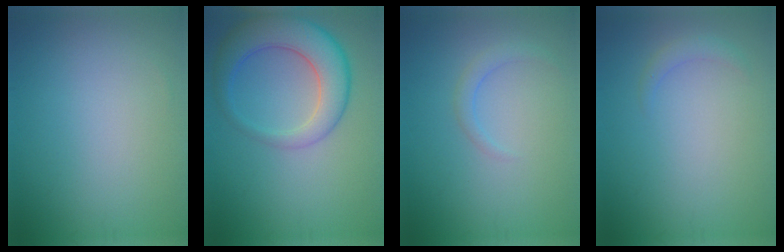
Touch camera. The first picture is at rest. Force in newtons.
{"total": 6.6, "press": 6.6, "slide": 0.3}
{"total": 1.3, "press": 1.3, "slide": 0.1}
{"total": 1.1, "press": 1.1, "slide": 0.0}